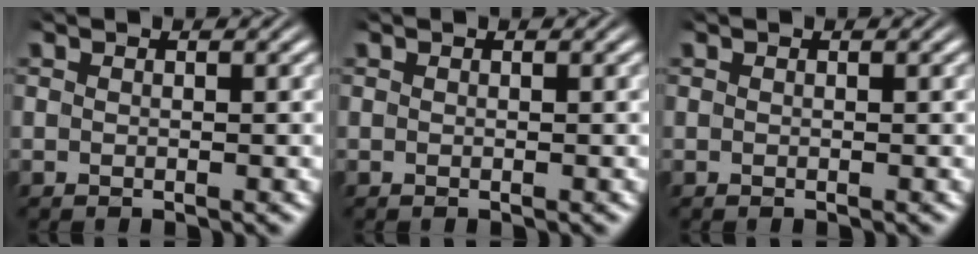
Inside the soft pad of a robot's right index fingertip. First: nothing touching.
{"total": 0.0}
{"total": 0.0}